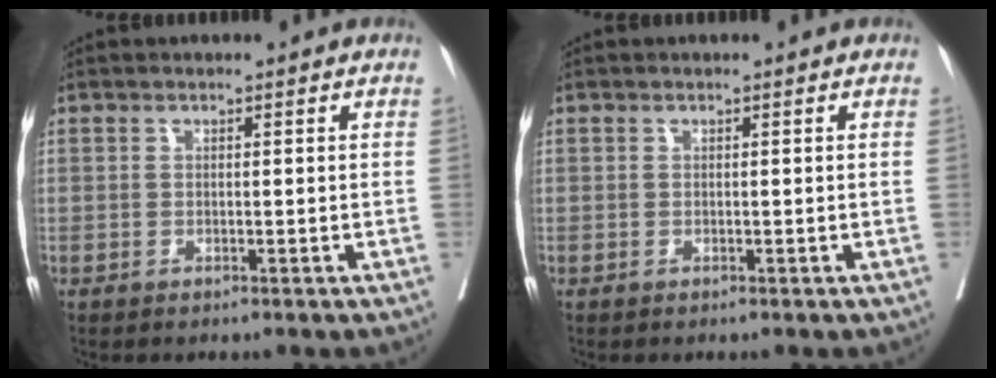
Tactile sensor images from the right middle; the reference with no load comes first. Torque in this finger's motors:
{"motor_torque": [0.09, -0.10, 0.00, 0.01]}